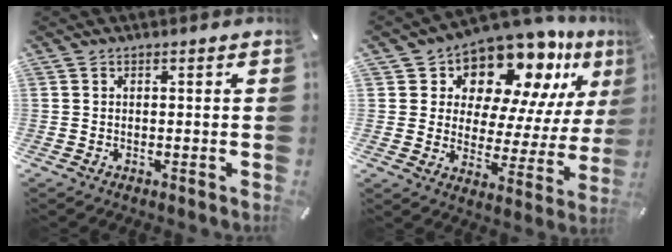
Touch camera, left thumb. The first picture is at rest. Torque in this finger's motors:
{"motor_torque": [2.50, 2.51, 1.46, -1.31, 0.10]}